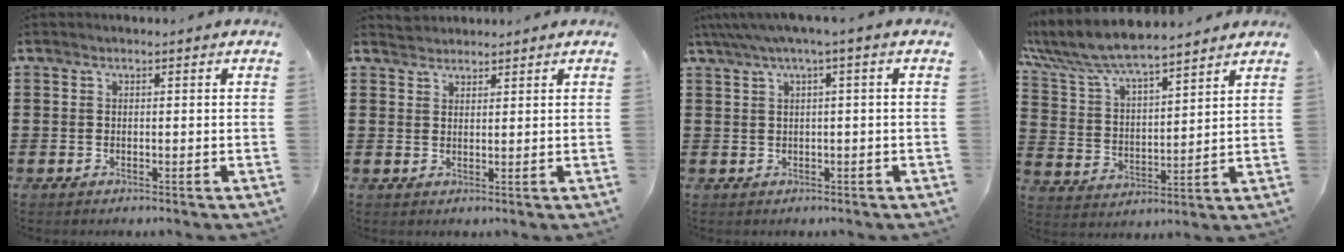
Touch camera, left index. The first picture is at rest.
{"total": 1.8, "force": [1.6, 0.6, -0.3], "torque": [0.002, 0.003, 0.034]}
{"total": 2.2, "force": [-0.2, 0.2, 2.2], "torque": [-0.039, -0.001, -0.006]}
{"total": 7.8, "force": [7.1, 1.4, 2.8], "torque": [-0.087, -0.034, 0.124]}